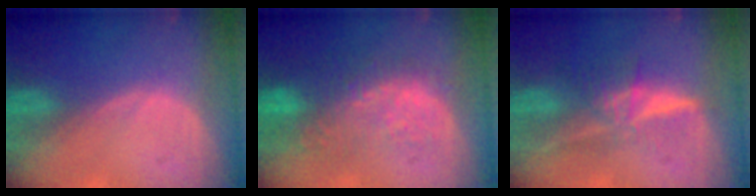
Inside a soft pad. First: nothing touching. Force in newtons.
{"total": 11.1, "press": 9.7, "slide": 5.5}
{"total": 5.9, "press": 5.5, "slide": 2.0}